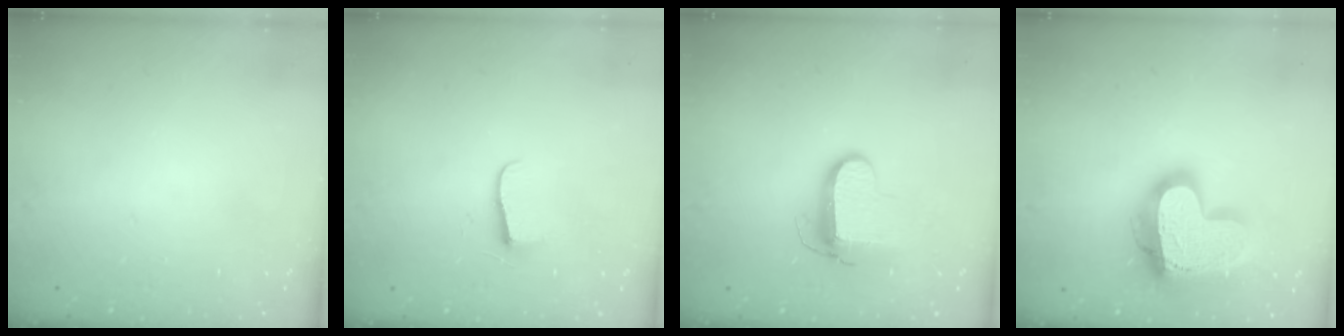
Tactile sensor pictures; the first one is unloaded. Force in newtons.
{"total": 5.9, "press": 5.9, "slide": 0.6}
{"total": 8.9, "press": 8.9, "slide": 0.9}
{"total": 22.7, "press": 22.6, "slide": 1.9}